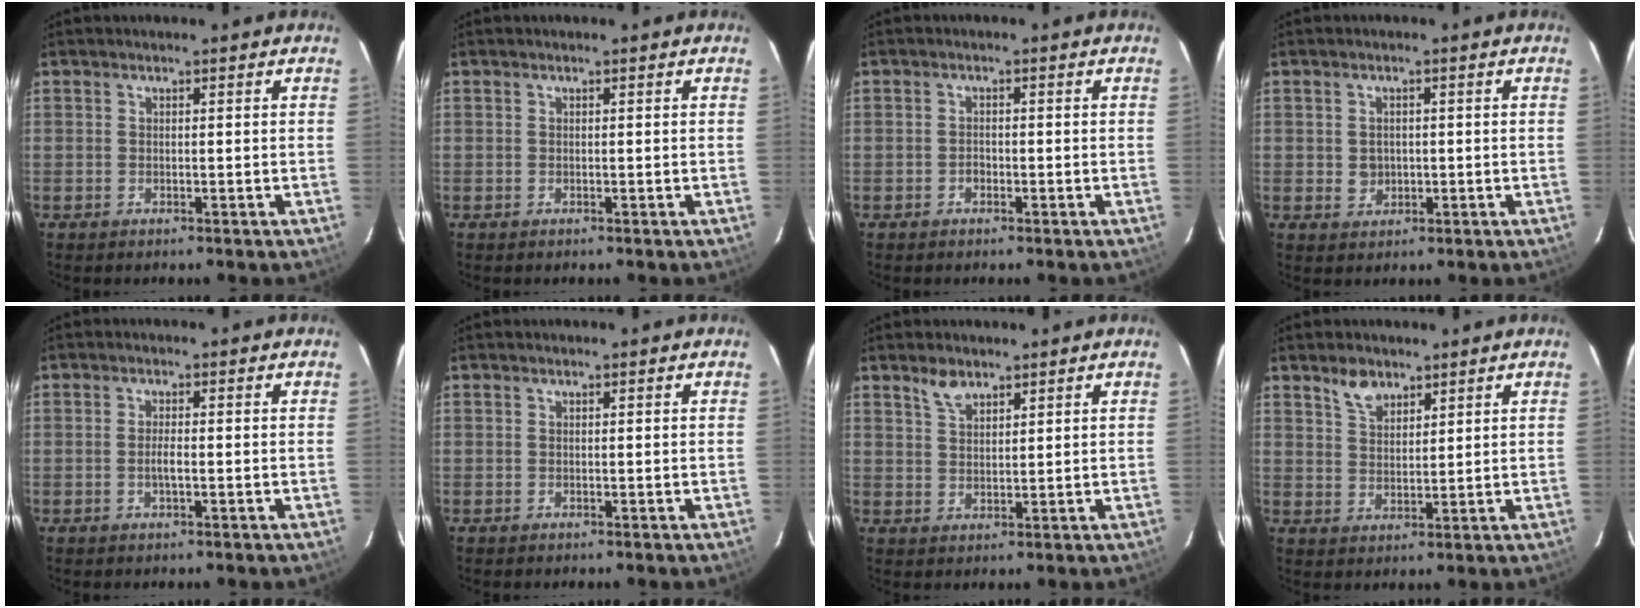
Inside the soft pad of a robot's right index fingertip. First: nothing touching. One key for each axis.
{"total": 0.0}
{"total": 1.1, "fx": -0.6, "fy": 0.8, "fz": 0.4, "tx": -0.007, "ty": 0.003, "tz": -0.010}
{"total": 2.7, "fx": -0.1, "fy": 2.5, "fz": 1.0, "tx": -0.018, "ty": 0.003, "tz": 0.002}
{"total": 1.9, "fx": -0.5, "fy": 0.3, "fz": 1.8, "tx": -0.036, "ty": 0.000, "tz": -0.010}
{"total": 0.0}
{"total": 3.5, "fx": 2.6, "fy": 1.6, "fz": 1.6, "tx": -0.029, "ty": 0.004, "tz": 0.051}
{"total": 4.6, "fx": 3.3, "fy": 2.3, "fz": 2.0, "tx": -0.032, "ty": 0.007, "tz": 0.064}